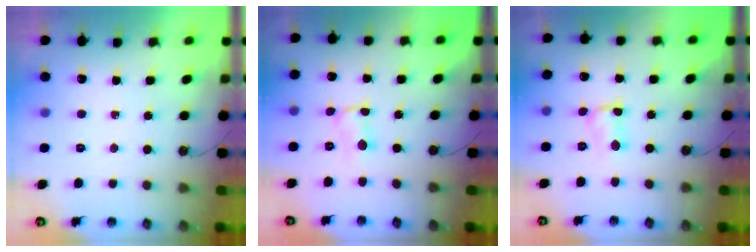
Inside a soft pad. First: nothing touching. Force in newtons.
{"total": 0.7, "press": 0.7, "slide": 0.1}
{"total": 2.5, "press": 2.5, "slide": 0.5}